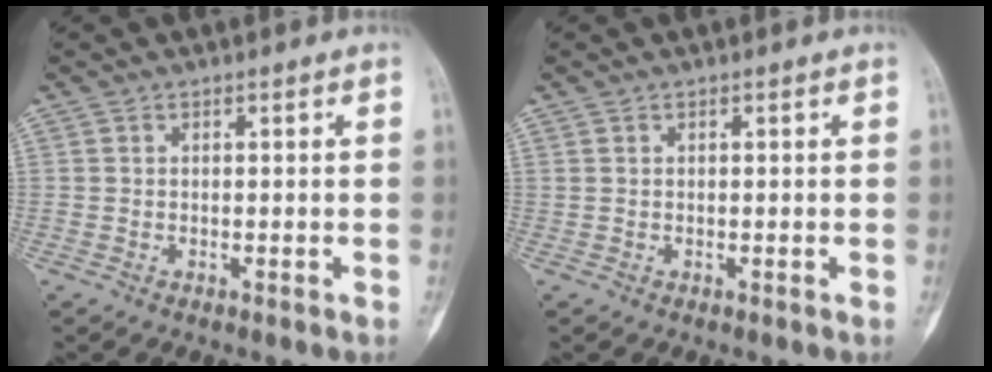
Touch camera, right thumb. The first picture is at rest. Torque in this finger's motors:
{"motor_torque": [0.21, 0.04, 0.06, -0.13, 0.08]}